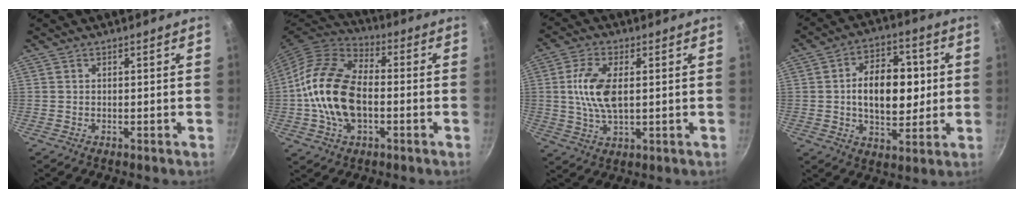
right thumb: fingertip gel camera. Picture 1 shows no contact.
{"total": 17.3, "force": [-1.9, 10.6, 13.5], "torque": [-0.234, 0.029, -0.047]}
{"total": 9.4, "force": [1.2, 4.7, 8.1], "torque": [-0.161, 0.001, 0.024]}
{"total": 15.0, "force": [0.9, 9.6, 11.5], "torque": [-0.134, 0.011, 0.012]}